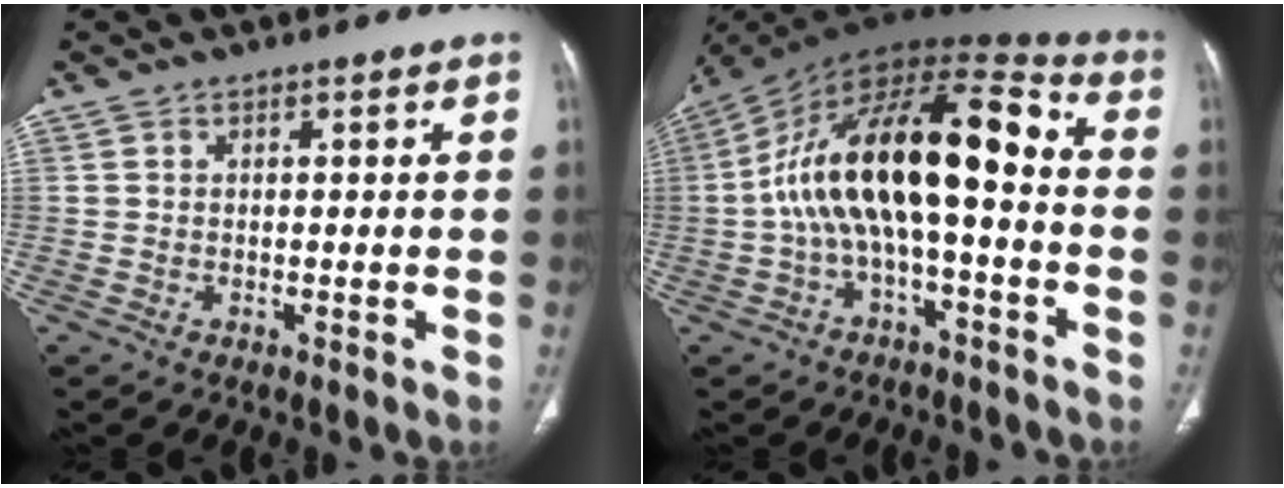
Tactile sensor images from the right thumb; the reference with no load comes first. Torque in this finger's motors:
{"motor_torque": [1.53, 1.54, 2.13, -0.64, 0.65]}